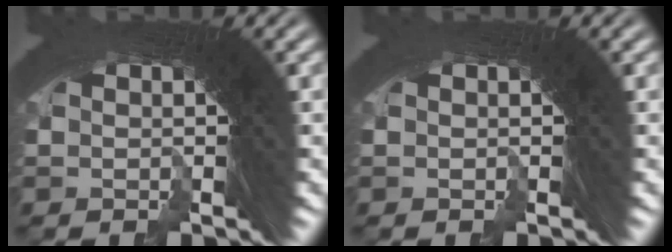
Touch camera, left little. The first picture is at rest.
{"total": 0.0}